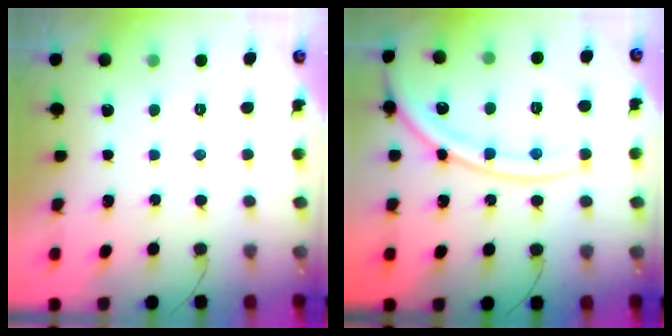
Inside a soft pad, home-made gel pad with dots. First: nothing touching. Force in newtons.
{"total": 16.8, "press": 16.7, "slide": 2.0}